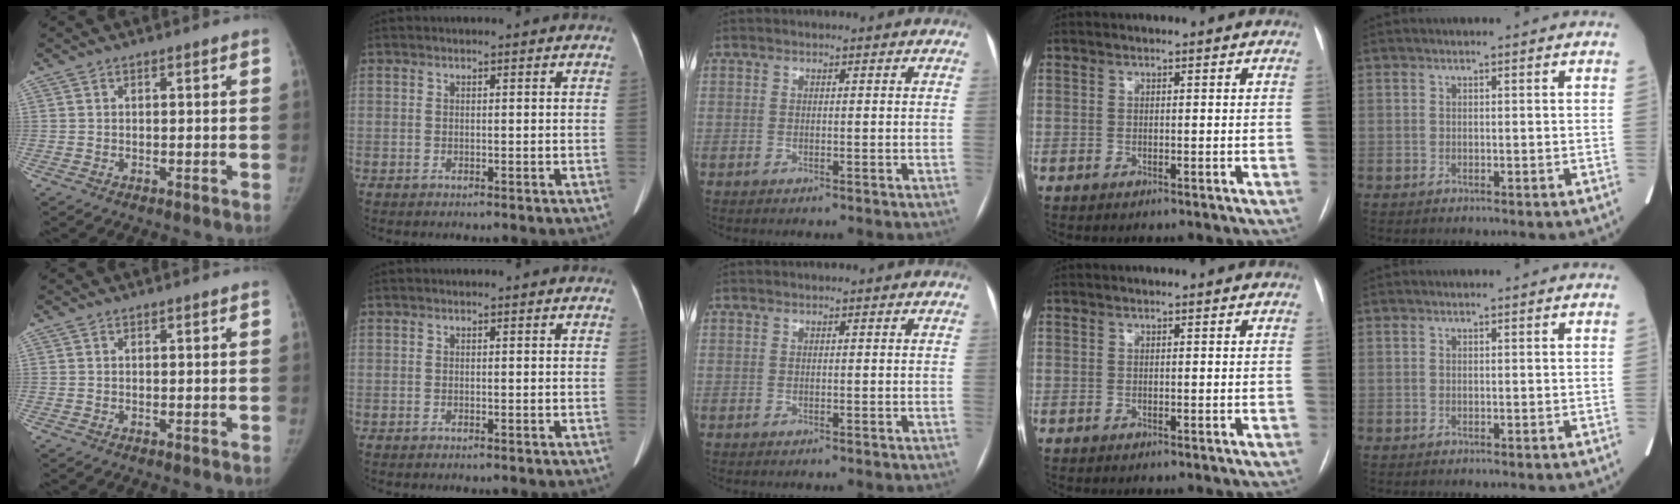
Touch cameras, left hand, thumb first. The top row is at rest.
{}